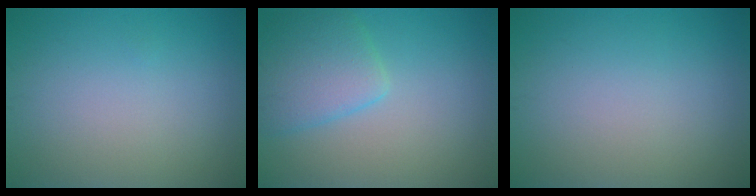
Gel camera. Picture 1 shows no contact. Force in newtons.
{"total": 4.2, "press": 4.2, "slide": 0.3}
{"total": 0.0}